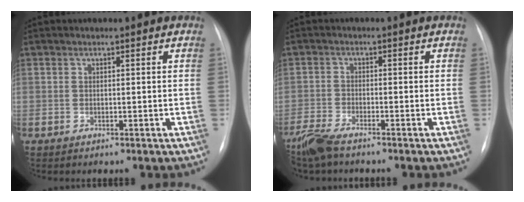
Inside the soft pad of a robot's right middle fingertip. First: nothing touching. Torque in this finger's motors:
{"motor_torque": [0.18, -0.11, 0.17, 0.06]}